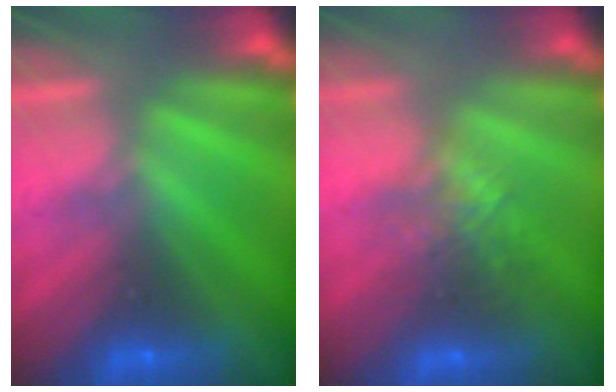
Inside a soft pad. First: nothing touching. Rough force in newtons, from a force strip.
{"total": 3.9}